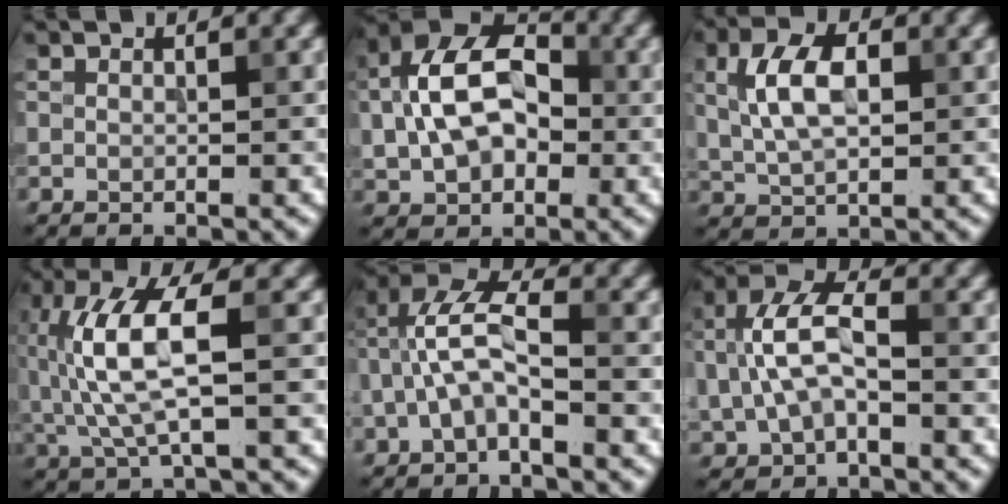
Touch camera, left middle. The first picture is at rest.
{"total": 9.9, "force": [0.6, 6.7, 7.3], "torque": [-0.151, 0.019, 0.004]}
{"total": 5.5, "force": [1.1, 3.1, 4.4], "torque": [-0.093, 0.007, 0.020]}
{"total": 6.7, "force": [0.4, 2.0, 6.4], "torque": [-0.148, 0.009, 0.008]}
{"total": 4.7, "force": [-1.1, 2.3, 4.0], "torque": [-0.085, 0.023, -0.032]}
{"total": 6.4, "force": [-0.2, 3.8, 5.2], "torque": [-0.114, 0.014, -0.012]}